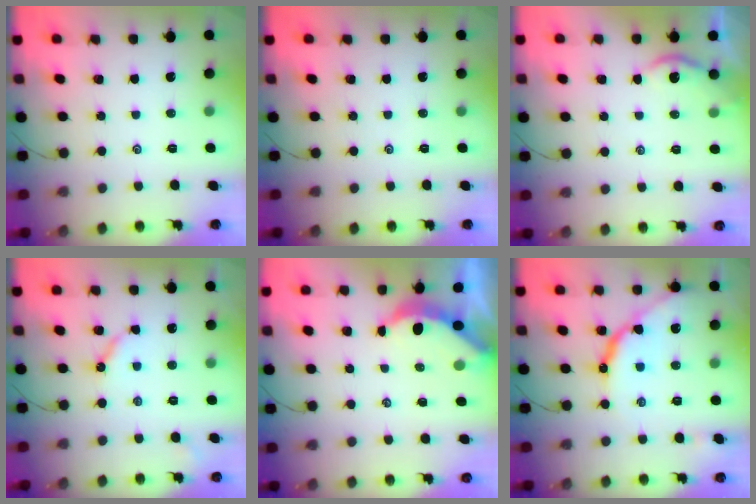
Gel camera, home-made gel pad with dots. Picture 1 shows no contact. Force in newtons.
{"total": 0.0}
{"total": 1.8, "press": 1.8, "slide": 0.3}
{"total": 5.6, "press": 5.6, "slide": 0.5}
{"total": 3.9, "press": 3.9, "slide": 0.4}
{"total": 11.3, "press": 11.2, "slide": 0.9}